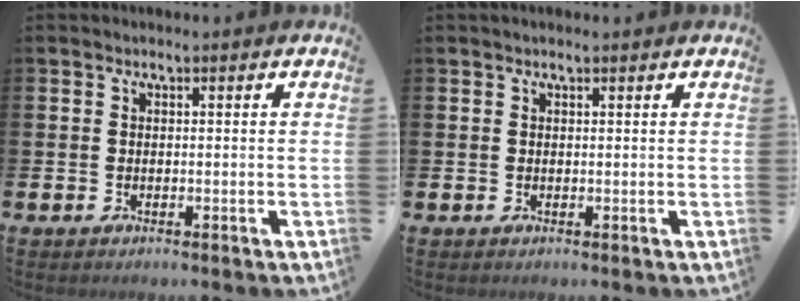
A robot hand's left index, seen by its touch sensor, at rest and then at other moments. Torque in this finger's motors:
{"motor_torque": [0.36, -0.44, 0.18, 0.00]}